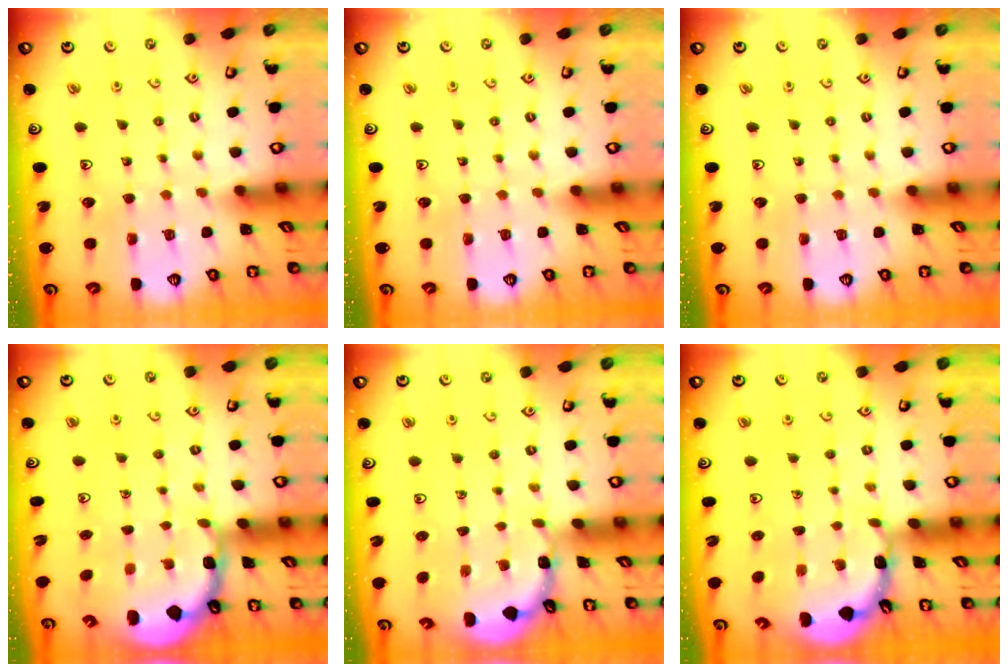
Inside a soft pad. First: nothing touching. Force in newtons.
{"total": 0.0}
{"total": 0.0}
{"total": 1.8, "press": 1.8, "slide": 0.3}
{"total": 1.3, "press": 1.3, "slide": 0.1}
{"total": 1.8, "press": 1.8, "slide": 0.1}